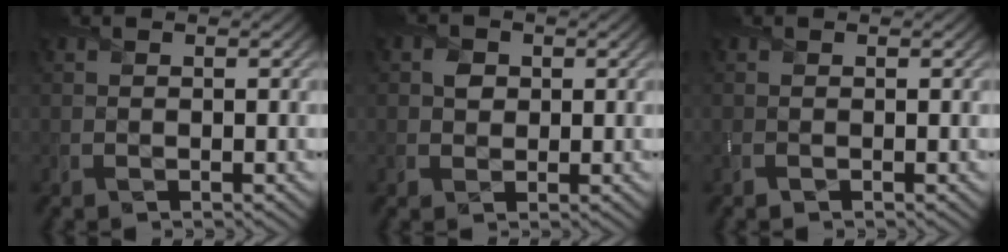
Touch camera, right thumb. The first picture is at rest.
{"total": 2.0, "force": [0.4, 1.8, 0.7], "torque": [-0.015, -0.003, 0.005]}
{"total": 0.0}